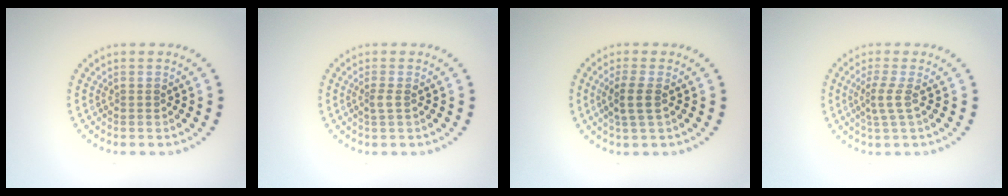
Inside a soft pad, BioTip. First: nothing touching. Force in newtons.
{"total": 0.9, "press": 0.7, "slide": 0.7}
{"total": 2.3, "press": 2.0, "slide": 0.9}
{"total": 2.1, "press": 1.4, "slide": 1.5}